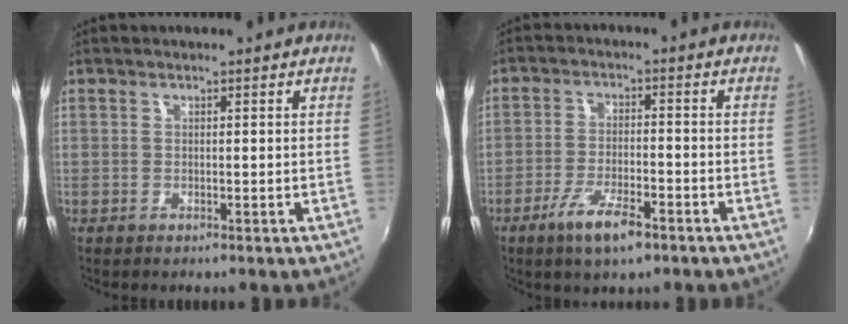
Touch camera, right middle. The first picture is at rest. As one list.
[{"total": 7.8, "force": [-4.9, 2.2, 5.7], "torque": [-0.125, -0.013, -0.088]}]